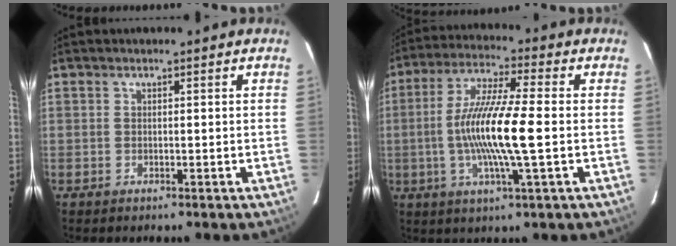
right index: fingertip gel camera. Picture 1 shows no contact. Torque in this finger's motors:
{"motor_torque": [1.32, -0.82, 1.04, 0.21]}